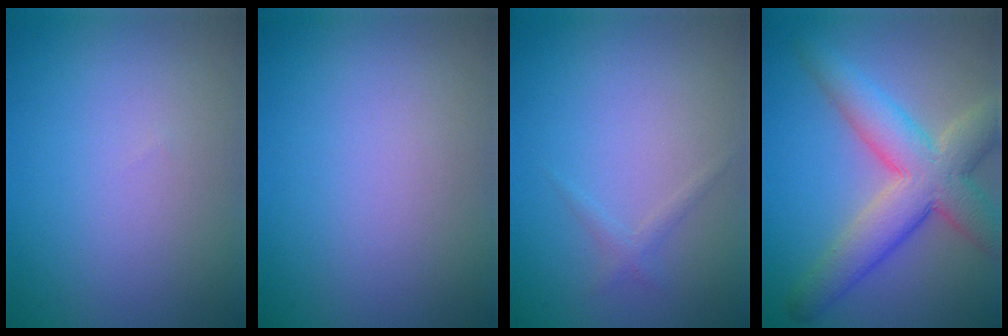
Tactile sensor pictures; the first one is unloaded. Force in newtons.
{"total": 0.0}
{"total": 0.9, "press": 0.9, "slide": 0.1}
{"total": 7.8, "press": 7.8, "slide": 0.5}